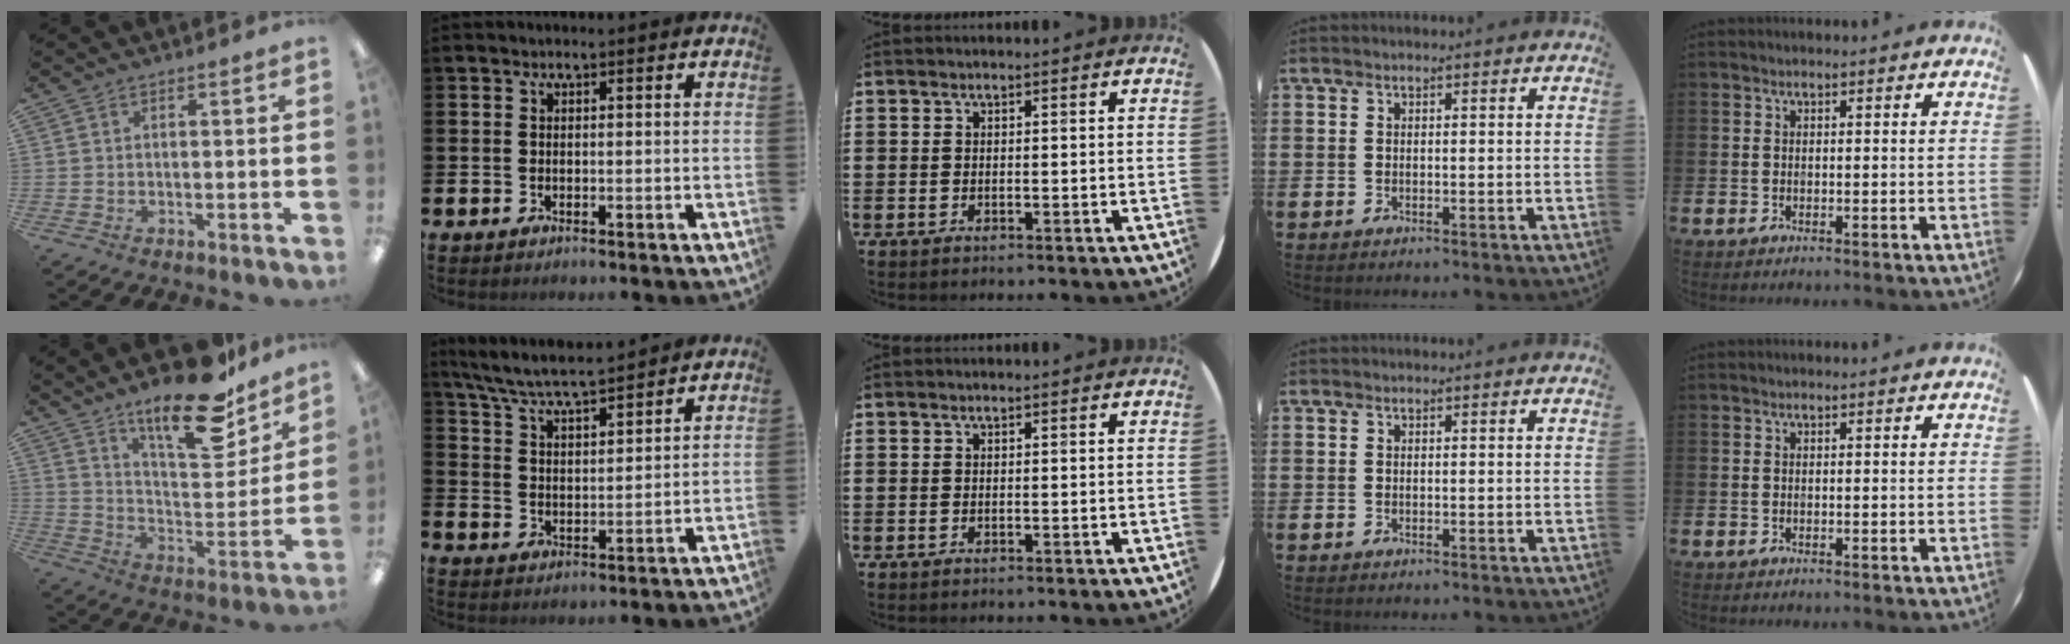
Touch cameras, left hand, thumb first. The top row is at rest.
{"thumb": {"total": 21.4, "force": [15.4, 7.4, 12.9], "torque": [-0.196, -0.099, 0.258]}, "index": {"total": 6.5, "force": [6.3, 0.2, 1.8], "torque": [-0.058, -0.040, 0.110]}}